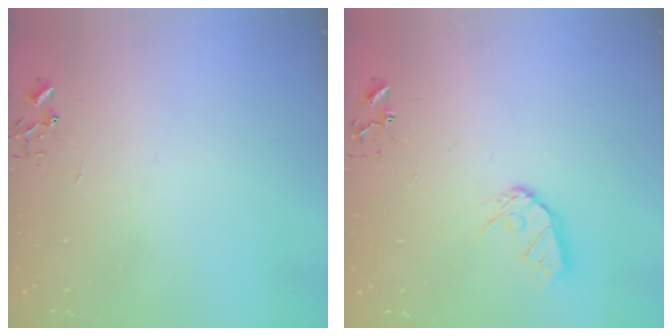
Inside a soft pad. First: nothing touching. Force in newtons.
{"total": 9.1, "press": 9.1, "slide": 0.9}